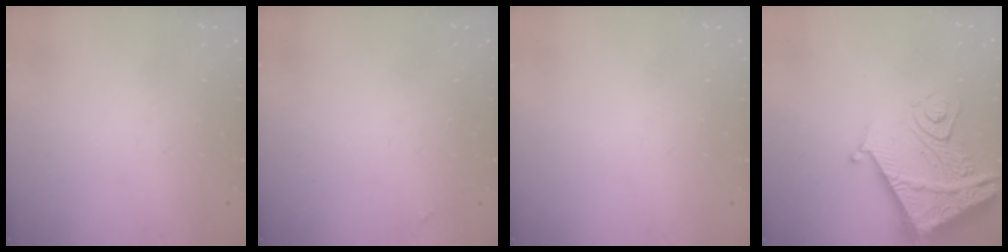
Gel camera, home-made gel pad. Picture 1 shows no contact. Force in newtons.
{"total": 3.3, "press": 3.3, "slide": 0.4}
{"total": 0.0}
{"total": 14.0, "press": 13.9, "slide": 1.8}